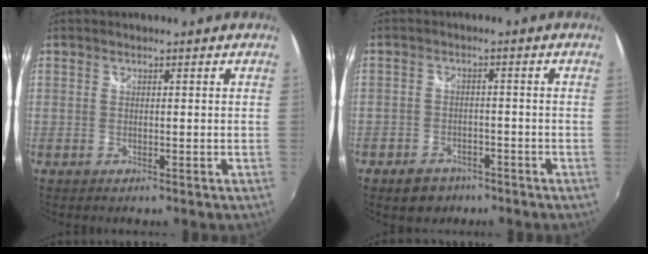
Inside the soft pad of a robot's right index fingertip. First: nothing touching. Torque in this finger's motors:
{"motor_torque": [0.28, -0.30, 0.08, -0.01]}